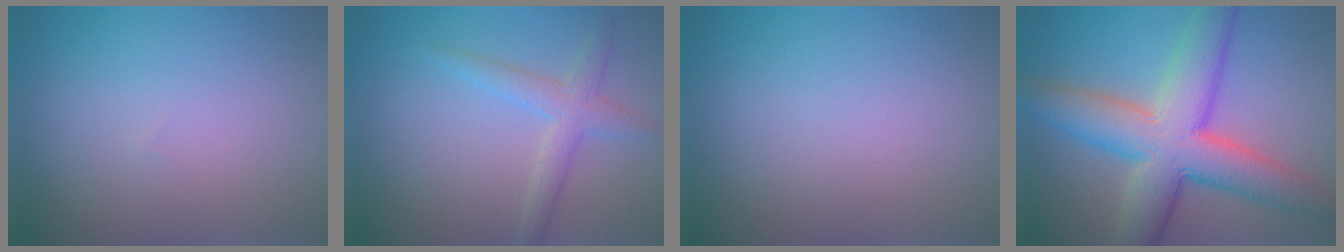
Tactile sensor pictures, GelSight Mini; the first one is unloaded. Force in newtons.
{"total": 2.6, "press": 2.6, "slide": 0.0}
{"total": 0.0}
{"total": 10.1, "press": 10.1, "slide": 0.3}